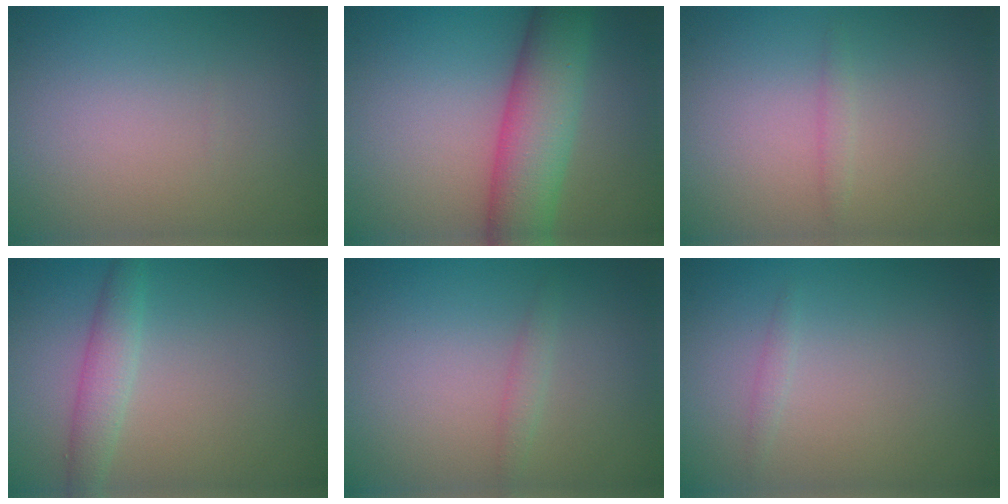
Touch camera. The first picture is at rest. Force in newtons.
{"total": 7.7, "press": 7.7, "slide": 0.3}
{"total": 0.8, "press": 0.8, "slide": 0.0}
{"total": 2.3, "press": 2.3, "slide": 0.0}
{"total": 1.0, "press": 1.0, "slide": 0.0}
{"total": 0.6, "press": 0.5, "slide": 0.0}